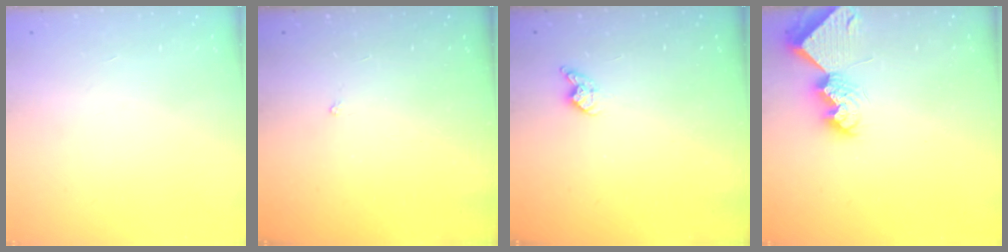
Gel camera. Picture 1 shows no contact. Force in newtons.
{"total": 1.1, "press": 1.1, "slide": 0.3}
{"total": 6.2, "press": 6.1, "slide": 1.0}
{"total": 8.6, "press": 8.6, "slide": 0.0}